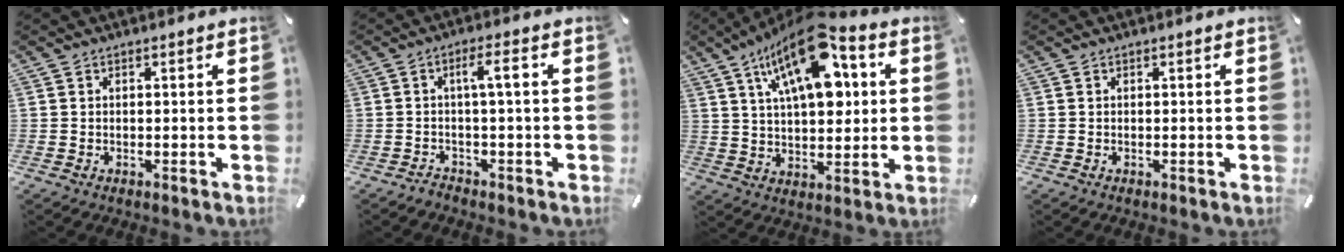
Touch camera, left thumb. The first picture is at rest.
{"total": 4.1, "force": [-0.5, 0.5, 4.0], "torque": [-0.079, 0.011, -0.015]}
{"total": 19.2, "force": [8.6, 9.6, 14.3], "torque": [-0.239, -0.033, 0.138]}
{"total": 0.0}